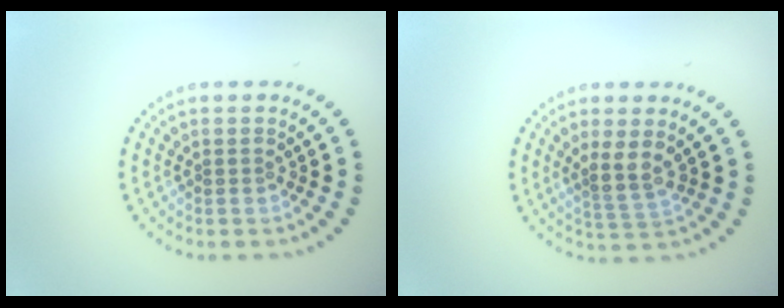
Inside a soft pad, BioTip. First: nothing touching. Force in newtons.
{"total": 2.5, "press": 2.1, "slide": 1.5}